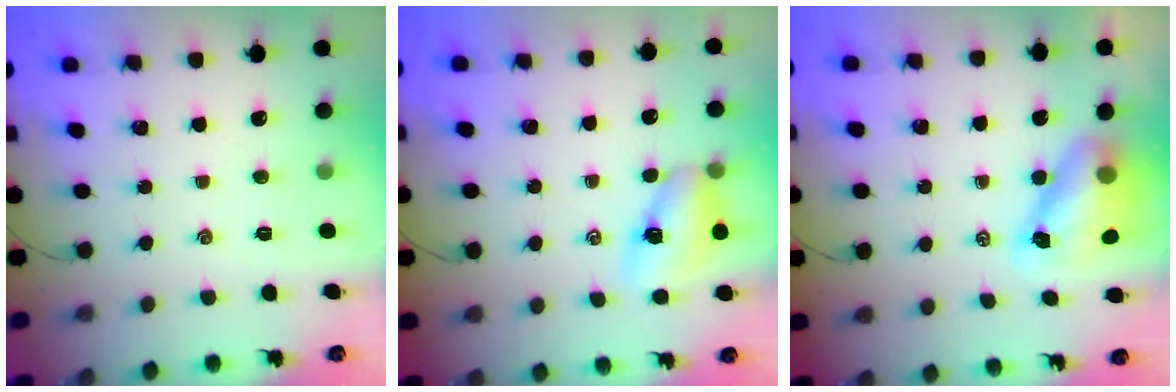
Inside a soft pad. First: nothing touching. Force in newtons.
{"total": 7.8, "press": 7.7, "slide": 1.2}
{"total": 8.2, "press": 8.0, "slide": 1.5}